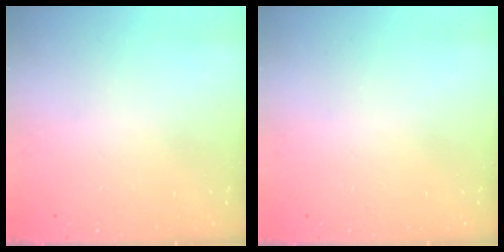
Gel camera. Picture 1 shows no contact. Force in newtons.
{"total": 0.0}